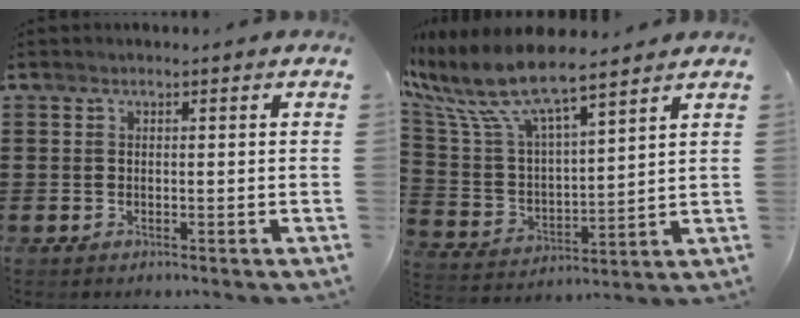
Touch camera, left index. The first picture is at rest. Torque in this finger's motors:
{"motor_torque": [2.14, 0.00, 1.05, 0.21]}